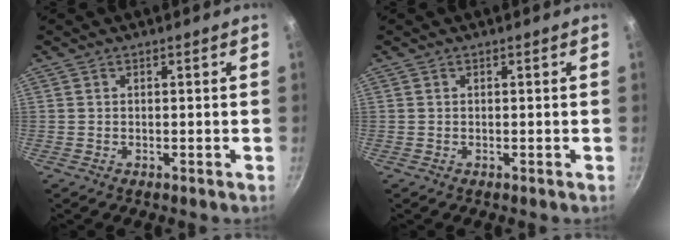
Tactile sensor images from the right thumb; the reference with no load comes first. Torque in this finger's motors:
{"motor_torque": [-0.02, 0.02, -0.24, 0.13, 0.00]}